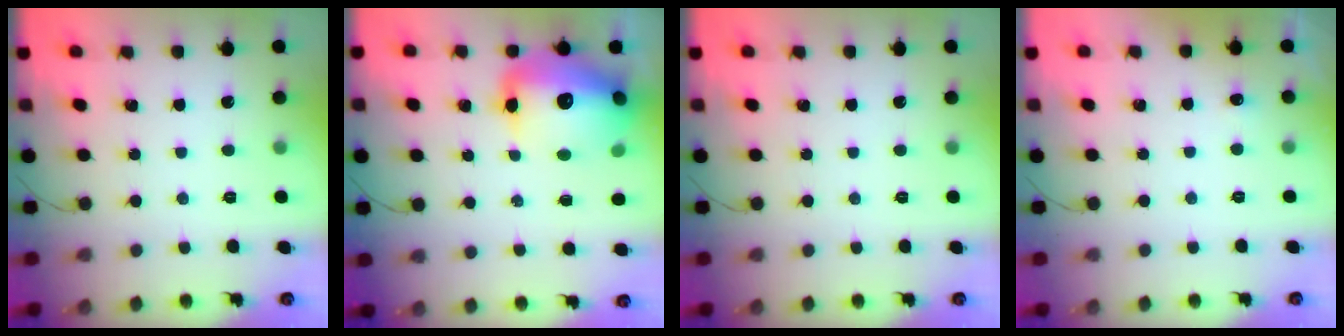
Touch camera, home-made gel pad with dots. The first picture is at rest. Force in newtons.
{"total": 19.9, "press": 19.3, "slide": 4.8}
{"total": 0.0}
{"total": 2.5, "press": 2.2, "slide": 1.1}